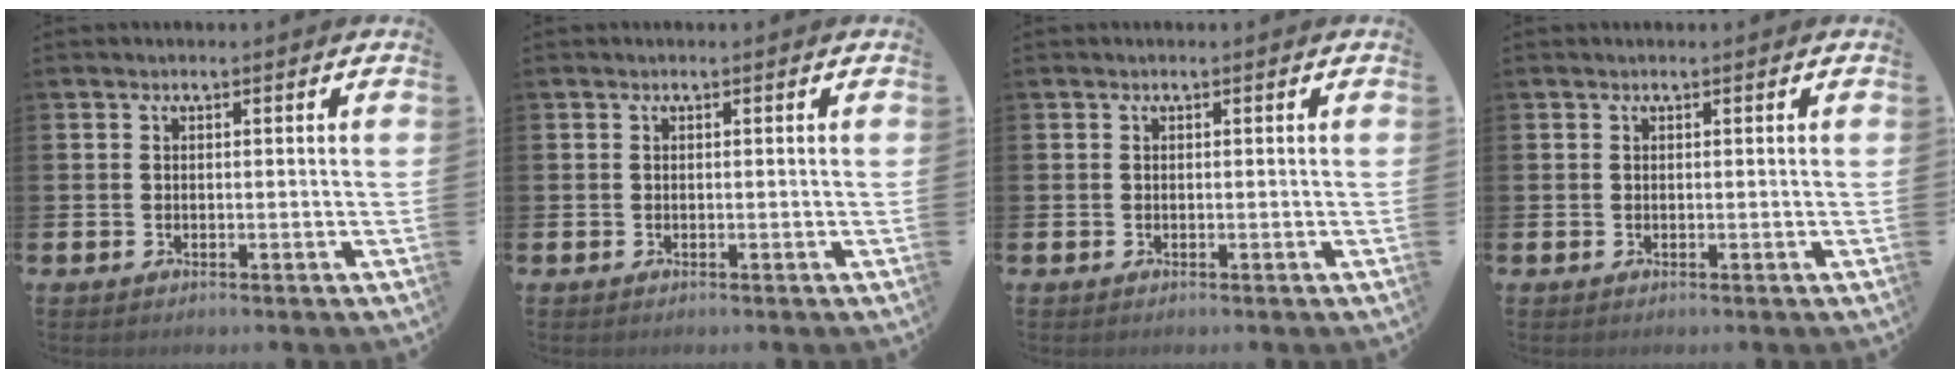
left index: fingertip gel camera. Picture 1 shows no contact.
{"total": 0.0}
{"total": 0.0}
{"total": 0.0}